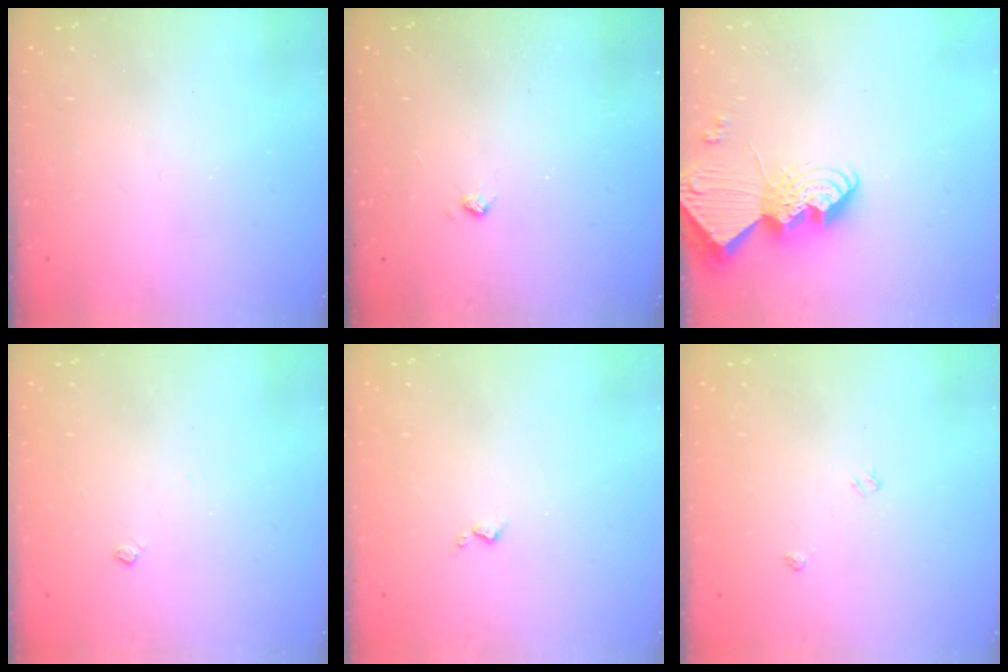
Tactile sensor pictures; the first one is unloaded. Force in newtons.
{"total": 3.4, "press": 3.3, "slide": 0.7}
{"total": 10.2, "press": 10.1, "slide": 0.7}
{"total": 3.2, "press": 3.1, "slide": 0.5}
{"total": 2.2, "press": 2.1, "slide": 0.5}
{"total": 3.7, "press": 3.7, "slide": 0.6}